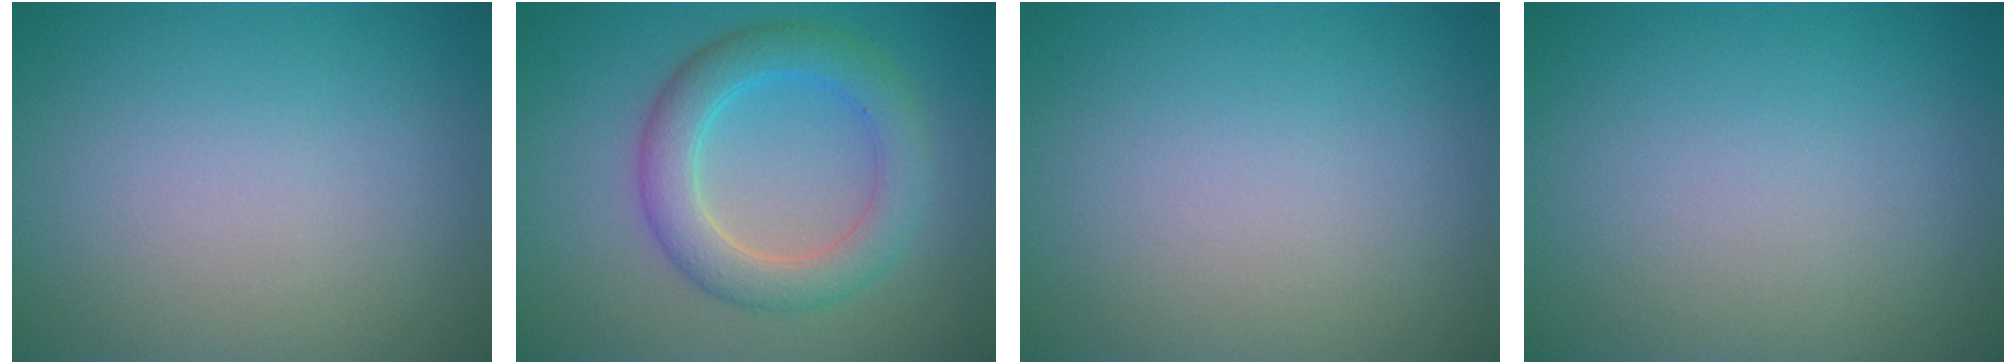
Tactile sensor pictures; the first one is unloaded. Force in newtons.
{"total": 4.9, "press": 4.9, "slide": 0.1}
{"total": 0.0}
{"total": 0.0}